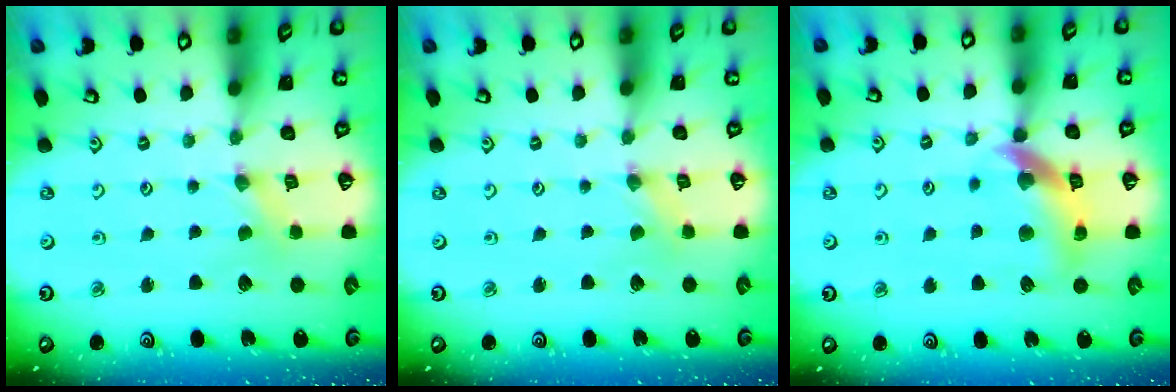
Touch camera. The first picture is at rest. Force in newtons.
{"total": 0.0}
{"total": 13.8, "press": 13.7, "slide": 1.5}